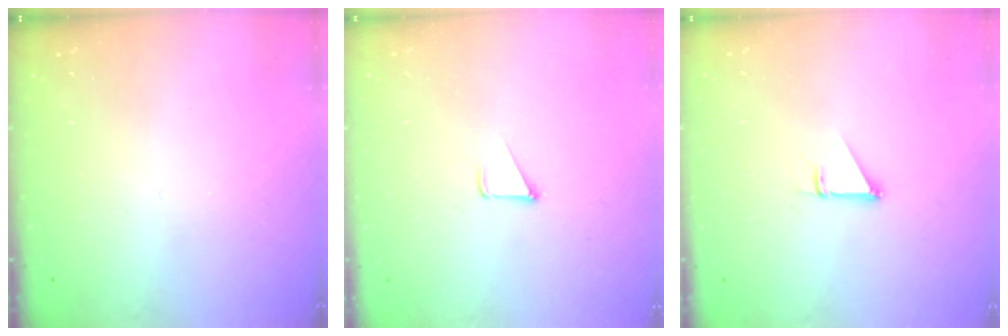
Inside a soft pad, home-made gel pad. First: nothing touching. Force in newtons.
{"total": 1.8, "press": 1.7, "slide": 0.1}
{"total": 0.9, "press": 0.9, "slide": 0.1}